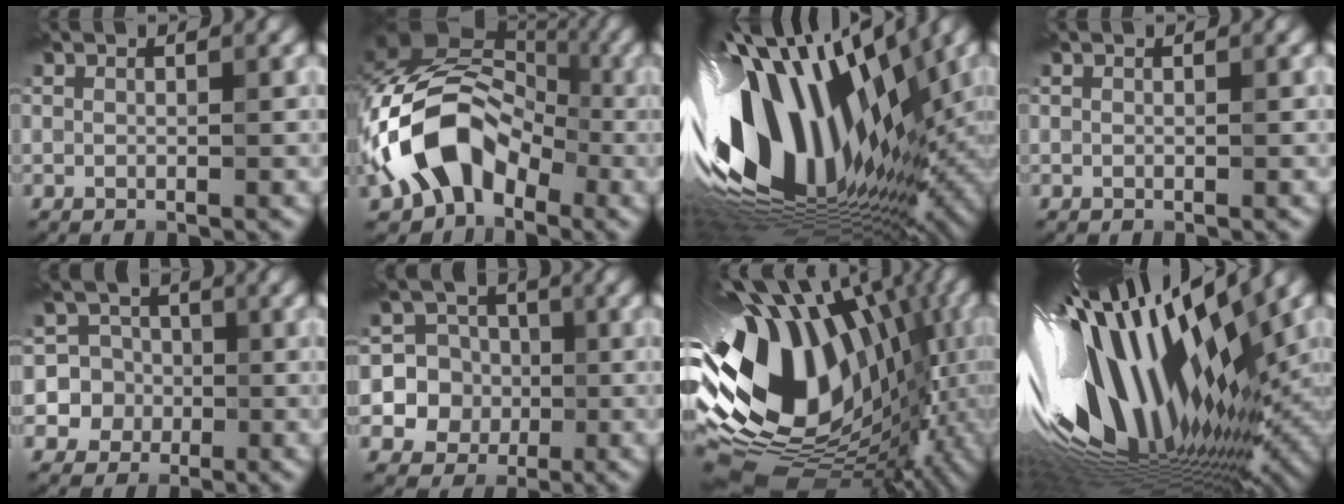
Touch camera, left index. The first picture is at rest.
{"total": 11.8, "force": [-3.8, 7.8, 7.9], "torque": [-0.142, 0.016, -0.087]}
{"total": 18.1, "force": [0.1, 8.8, 15.8], "torque": [-0.300, -0.018, -0.003]}
{"total": 0.0}
{"total": 7.2, "force": [-1.7, 6.9, 0.9], "torque": [-0.008, 0.018, -0.049]}
{"total": 7.2, "force": [-1.3, 6.9, 1.7], "torque": [-0.029, 0.016, -0.044]}
{"total": 16.3, "force": [-0.2, 10.7, 12.3], "torque": [-0.245, 0.002, -0.008]}
{"total": 19.5, "force": [0.5, 6.5, 18.4], "torque": [-0.315, -0.035, 0.008]}